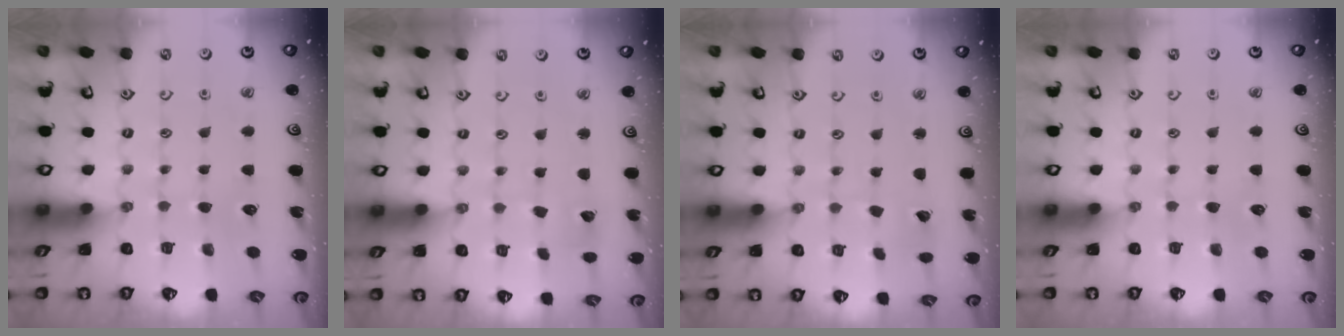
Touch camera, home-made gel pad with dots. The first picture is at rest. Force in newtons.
{"total": 2.1, "press": 2.1, "slide": 0.2}
{"total": 2.4, "press": 2.4, "slide": 0.2}
{"total": 0.0}